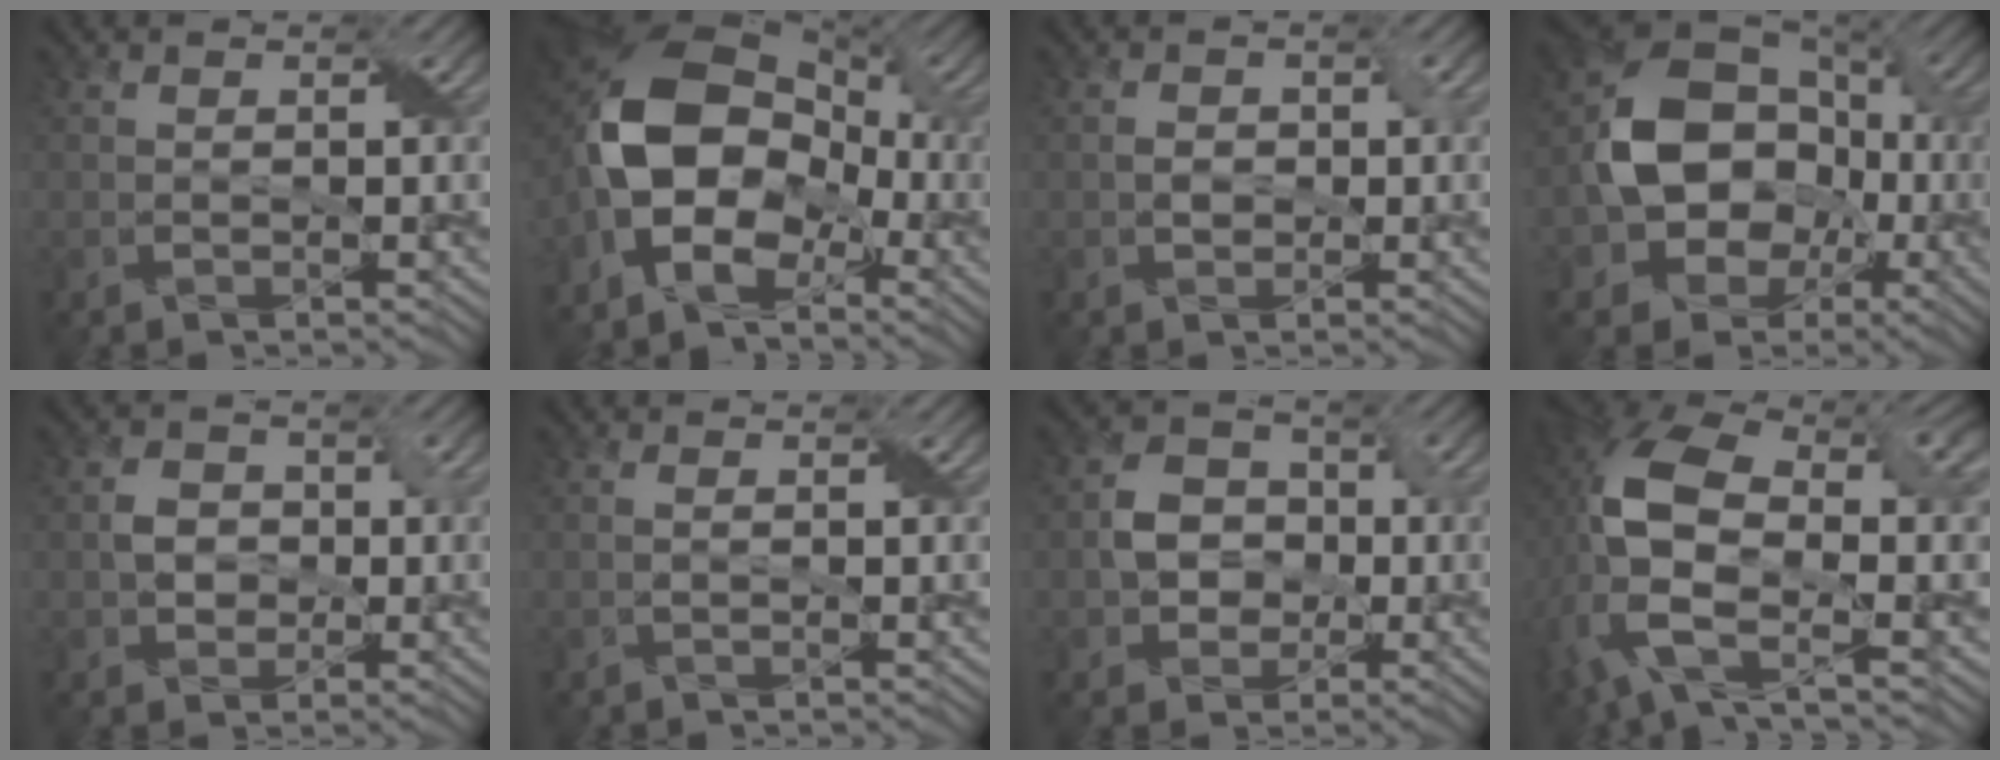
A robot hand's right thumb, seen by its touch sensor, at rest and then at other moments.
{"total": 14.4, "force": [-3.8, 9.5, 10.2], "torque": [-0.212, 0.001, -0.087]}
{"total": 1.6, "force": [-0.1, 1.4, 0.9], "torque": [-0.019, -0.001, -0.003]}
{"total": 14.2, "force": [-2.3, 11.1, 8.5], "torque": [-0.161, -0.009, -0.052]}
{"total": 2.9, "force": [-0.3, 2.6, 1.2], "torque": [-0.022, 0.000, -0.012]}
{"total": 0.5, "force": [0.1, 0.1, 0.5], "torque": [-0.011, 0.005, -0.001]}
{"total": 5.0, "force": [-0.7, 4.5, 2.1], "torque": [-0.041, 0.007, -0.023]}
{"total": 14.0, "force": [-1.0, 7.3, 11.9], "torque": [-0.262, 0.000, -0.034]}